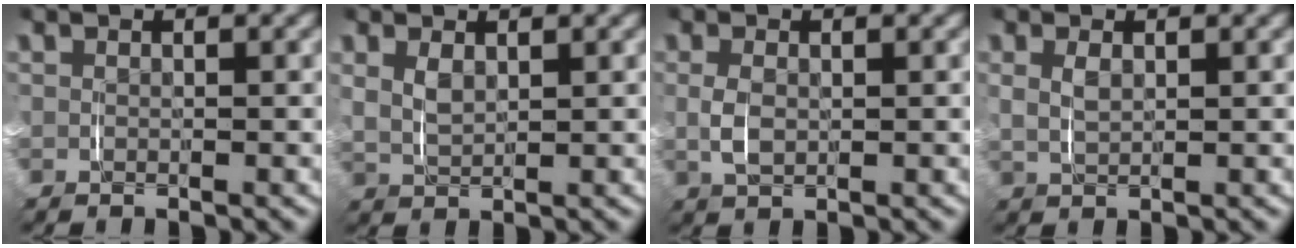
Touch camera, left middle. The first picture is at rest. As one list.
[{"total": 1.6, "force": [0.8, 0.5, 1.2], "torque": [-0.029, -0.004, 0.022]}, {"total": 1.3, "force": [-0.1, 0.4, 1.2], "torque": [-0.030, -0.006, 0.005]}, {"total": 1.0, "force": [0.4, 0.0, 0.9], "torque": [-0.019, -0.002, 0.014]}]